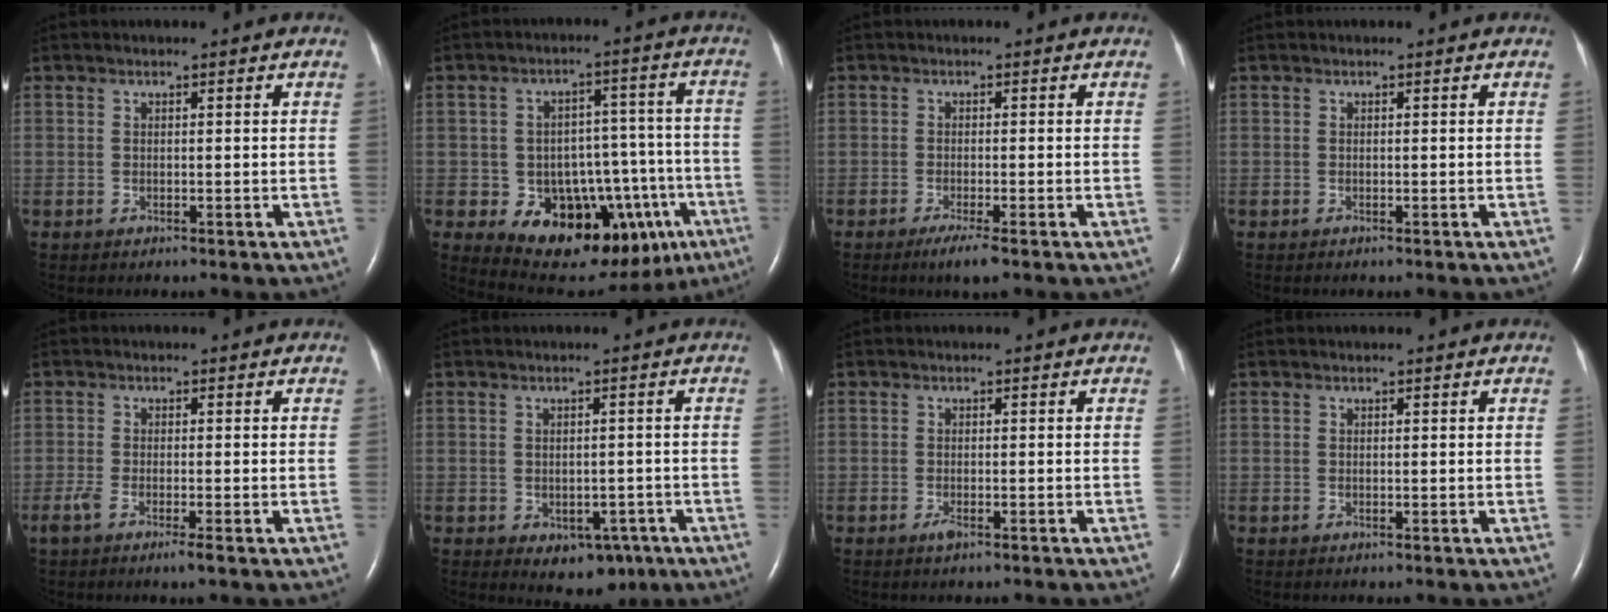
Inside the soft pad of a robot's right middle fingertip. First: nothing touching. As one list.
[{"total": 17.4, "force": [-8.1, 10.1, 11.7], "torque": [-0.130, 0.040, -0.099]}, {"total": 3.0, "force": [-1.9, 0.0, 2.3], "torque": [-0.047, -0.010, -0.035]}, {"total": 0.0}, {"total": 2.6, "force": [-1.6, 0.1, 2.1], "torque": [-0.047, -0.007, -0.035]}, {"total": 5.3, "force": [-2.3, 3.6, 3.1], "torque": [-0.033, 0.008, -0.018]}, {"total": 1.2, "force": [-0.8, 0.2, 0.8], "torque": [-0.018, -0.002, -0.013]}, {"total": 0.0}]